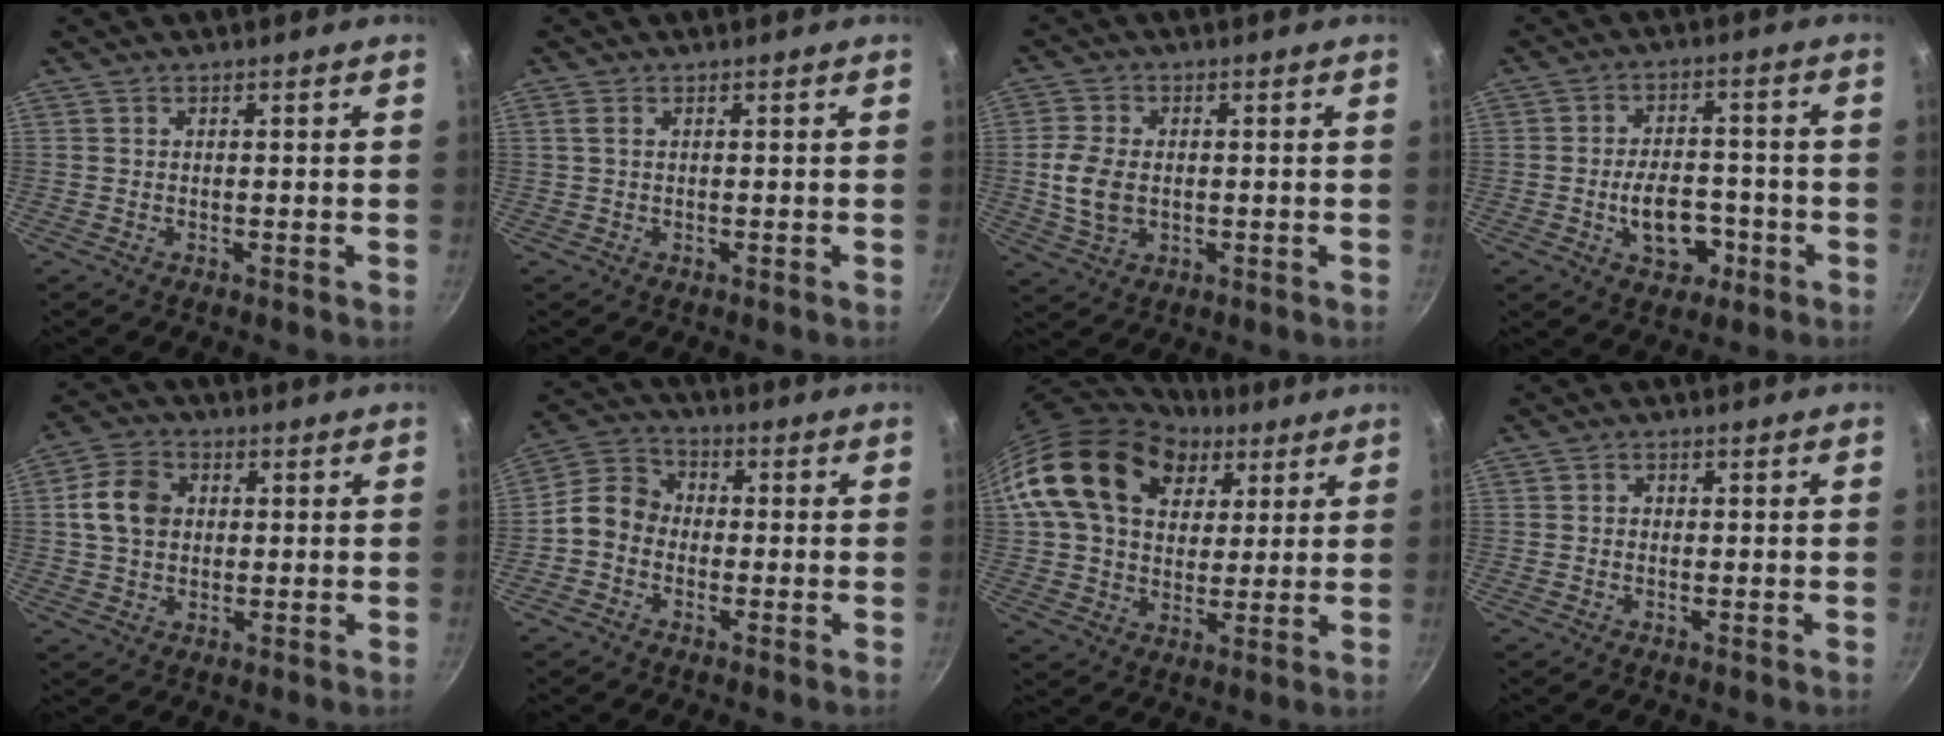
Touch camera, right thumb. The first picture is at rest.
{"total": 1.2, "force": [0.4, 0.6, 1.0], "torque": [-0.020, 0.002, 0.008]}
{"total": 7.7, "force": [-0.2, 5.3, 5.6], "torque": [-0.109, 0.001, -0.004]}
{"total": 9.5, "force": [-3.0, 6.1, 6.7], "torque": [-0.076, 0.024, -0.042]}
{"total": 8.8, "force": [1.2, 6.8, 5.4], "torque": [-0.086, 0.011, 0.012]}
{"total": 7.4, "force": [-1.7, 6.2, 3.7], "torque": [-0.049, 0.028, -0.058]}
{"total": 21.2, "force": [8.7, 15.0, 12.2], "torque": [-0.194, -0.004, 0.150]}
{"total": 1.1, "force": [-0.2, 1.0, 0.4], "torque": [-0.004, 0.003, -0.004]}